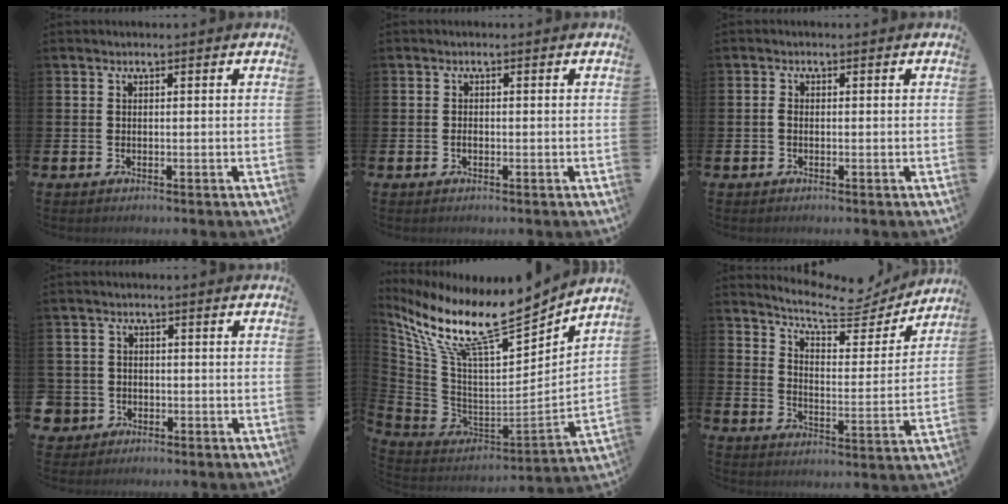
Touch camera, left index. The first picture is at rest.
{"total": 0.7, "force": [-0.3, 0.4, 0.5], "torque": [-0.017, 0.004, -0.005]}
{"total": 1.0, "force": [-0.4, 0.5, 0.7], "torque": [-0.013, 0.002, -0.009]}
{"total": 2.9, "force": [-1.3, 2.6, 0.1], "torque": [-0.017, 0.008, -0.028]}
{"total": 15.1, "force": [12.1, 3.0, 8.5], "torque": [-0.205, -0.085, 0.208]}
{"total": 7.7, "force": [7.1, 1.9, 2.4], "torque": [-0.067, -0.050, 0.120]}